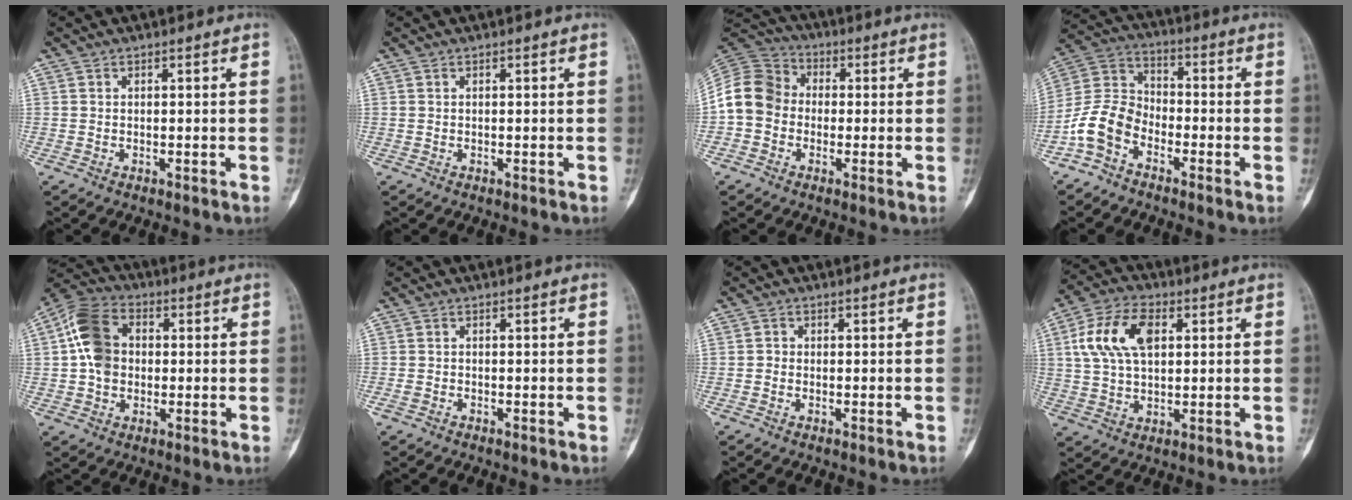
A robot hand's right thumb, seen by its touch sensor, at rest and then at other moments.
{"total": 0.0}
{"total": 10.9, "force": [-1.0, 9.3, 5.5], "torque": [-0.094, 0.033, -0.033]}
{"total": 9.2, "force": [-5.0, 6.1, 4.7], "torque": [-0.093, 0.046, -0.115]}
{"total": 10.6, "force": [0.7, 8.1, 6.8], "torque": [-0.116, 0.023, 0.001]}
{"total": 1.0, "force": [-0.6, 0.7, 0.5], "torque": [-0.019, -0.001, -0.014]}
{"total": 0.8, "force": [-0.3, 0.8, 0.1], "torque": [0.007, 0.003, -0.010]}
{"total": 12.0, "force": [3.2, 7.2, 9.1], "torque": [-0.171, 0.011, 0.055]}